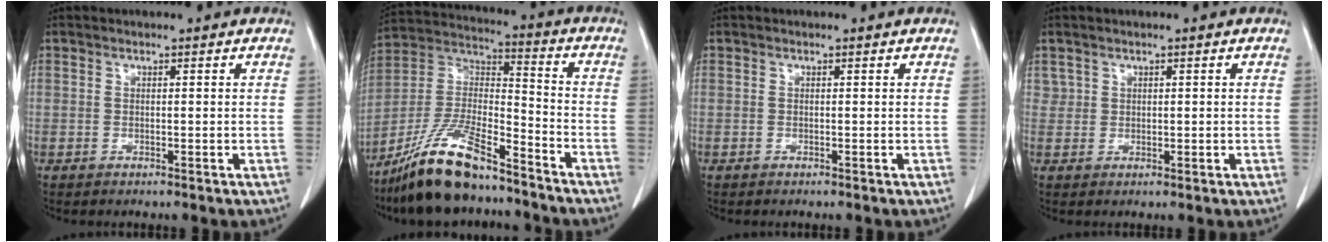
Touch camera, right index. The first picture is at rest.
{"total": 16.0, "force": [-12.6, 3.3, 9.4], "torque": [-0.192, -0.004, -0.232]}
{"total": 0.0}
{"total": 1.3, "force": [0.6, 1.1, 0.2], "torque": [0.005, 0.004, 0.010]}